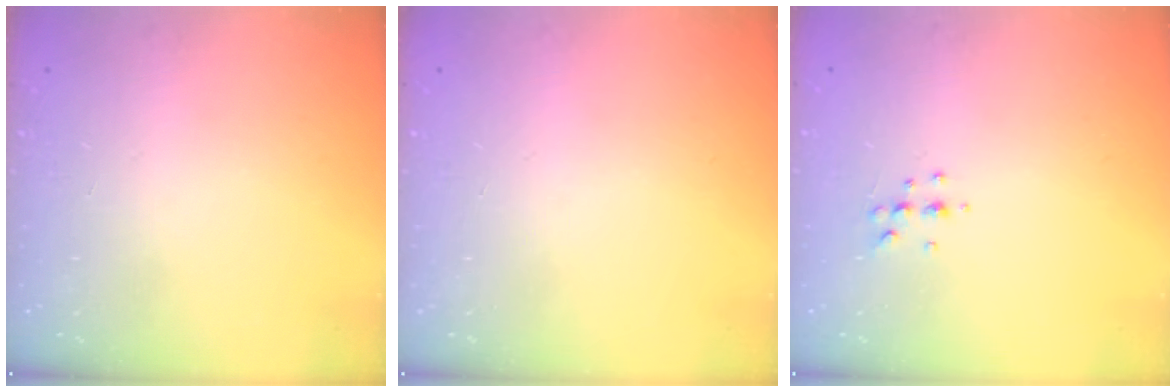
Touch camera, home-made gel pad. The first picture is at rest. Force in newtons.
{"total": 0.0}
{"total": 5.1, "press": 4.9, "slide": 1.4}